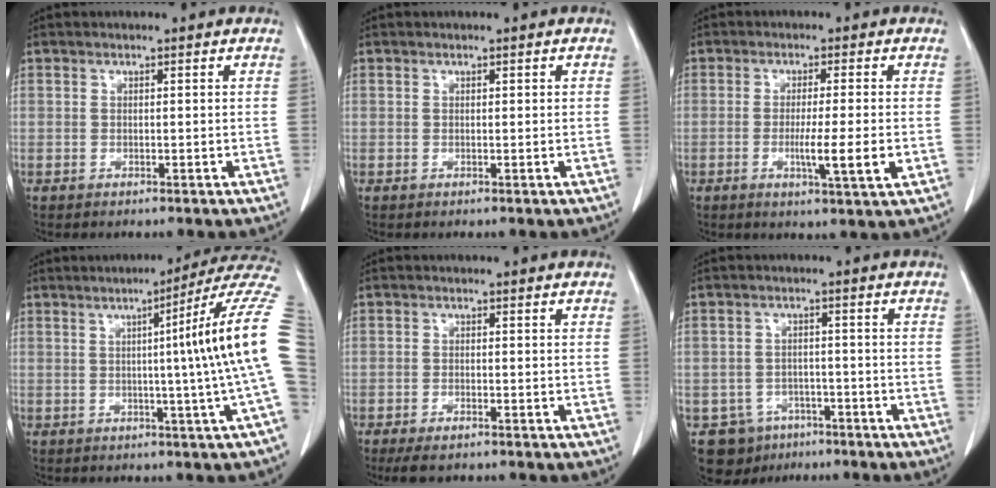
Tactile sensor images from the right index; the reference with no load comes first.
{"total": 0.0}
{"total": 6.1, "force": [-1.3, -0.4, 5.9], "torque": [-0.099, -0.015, -0.022]}
{"total": 13.6, "force": [0.9, -2.7, 13.3], "torque": [-0.150, 0.012, 0.001]}
{"total": 3.6, "force": [-2.8, 1.0, 2.1], "torque": [-0.038, -0.007, -0.042]}
{"total": 6.9, "force": [-4.2, 5.5, 0.7], "torque": [-0.010, 0.009, -0.056]}